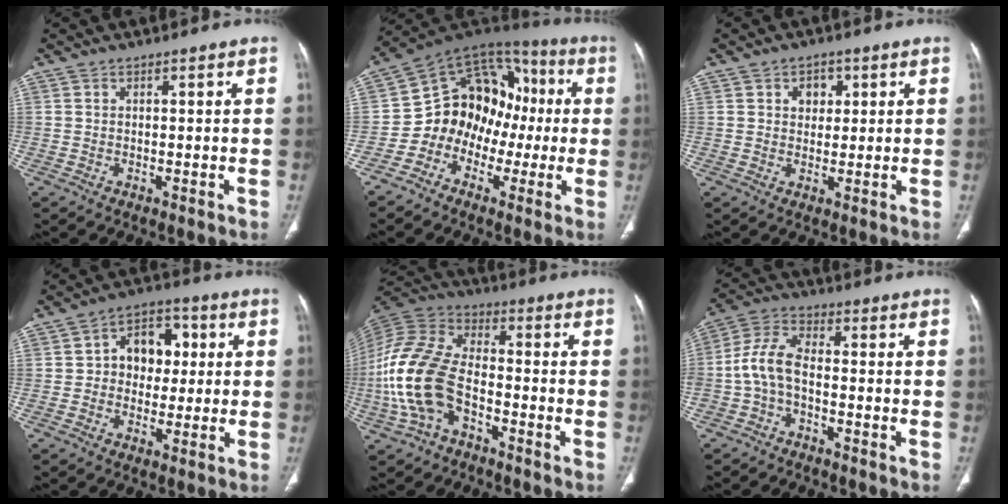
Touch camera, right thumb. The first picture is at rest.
{"total": 15.2, "force": [-2.9, 12.6, 7.9], "torque": [-0.070, 0.081, -0.060]}
{"total": 3.8, "force": [1.4, 3.0, 2.0], "torque": [-0.007, -0.004, 0.020]}
{"total": 9.8, "force": [1.3, 7.4, 6.3], "torque": [-0.047, 0.017, 0.014]}
{"total": 17.4, "force": [-5.4, 10.1, 13.1], "torque": [-0.284, 0.033, -0.107]}
{"total": 7.6, "force": [-1.9, 4.1, 6.1], "torque": [-0.130, 0.032, -0.047]}